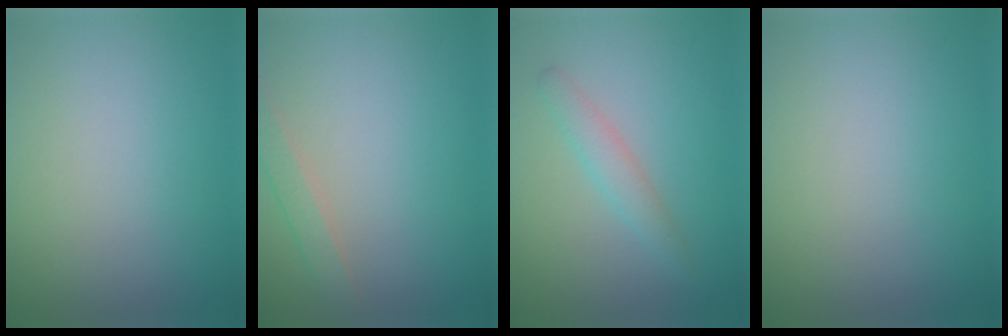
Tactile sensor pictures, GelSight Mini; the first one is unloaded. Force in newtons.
{"total": 1.8, "press": 1.8, "slide": 0.1}
{"total": 2.1, "press": 2.1, "slide": 0.1}
{"total": 0.0}